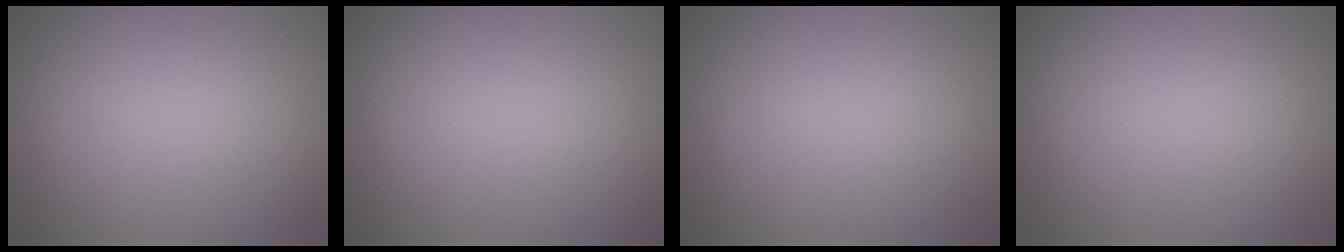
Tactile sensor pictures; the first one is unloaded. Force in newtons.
{"total": 0.0}
{"total": 0.0}
{"total": 0.0}